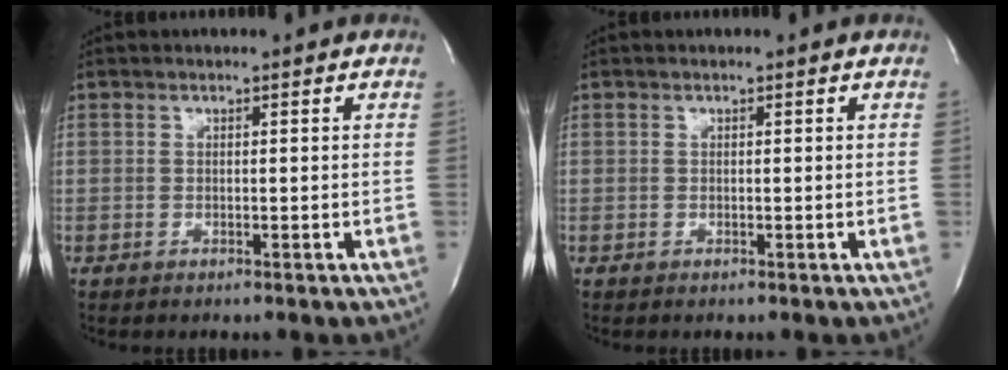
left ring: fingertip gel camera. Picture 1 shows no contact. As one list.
[{"total": 0.0}]